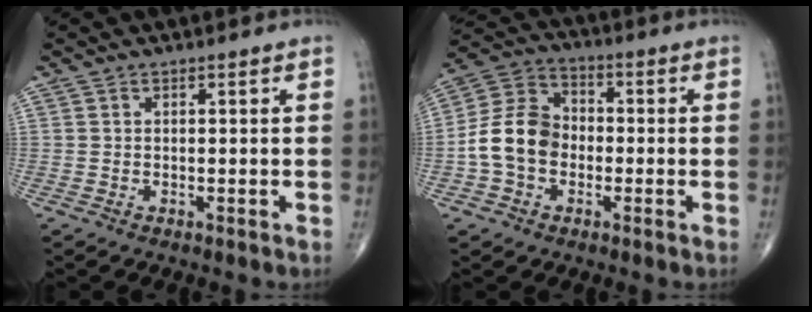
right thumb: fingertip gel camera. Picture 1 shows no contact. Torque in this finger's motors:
{"motor_torque": [1.03, 1.66, 1.03, -0.46, 0.10]}